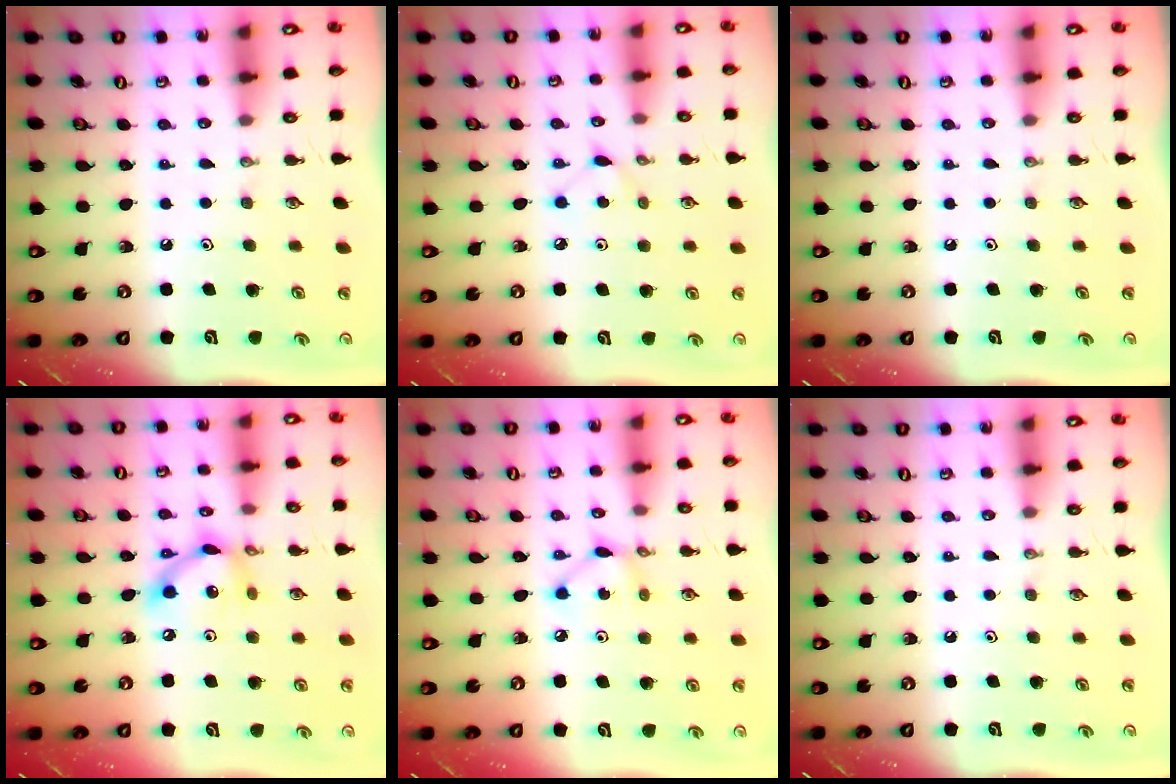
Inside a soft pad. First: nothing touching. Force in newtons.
{"total": 4.1, "press": 4.0, "slide": 0.6}
{"total": 0.0}
{"total": 10.6, "press": 10.6, "slide": 0.6}
{"total": 4.5, "press": 4.5, "slide": 0.2}
{"total": 0.0}